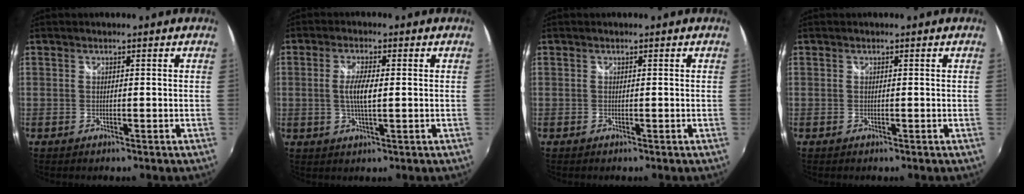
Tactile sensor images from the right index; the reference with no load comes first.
{"total": 4.6, "force": [0.1, 1.0, 4.5], "torque": [-0.087, -0.002, 0.002]}
{"total": 0.0}
{"total": 0.0}